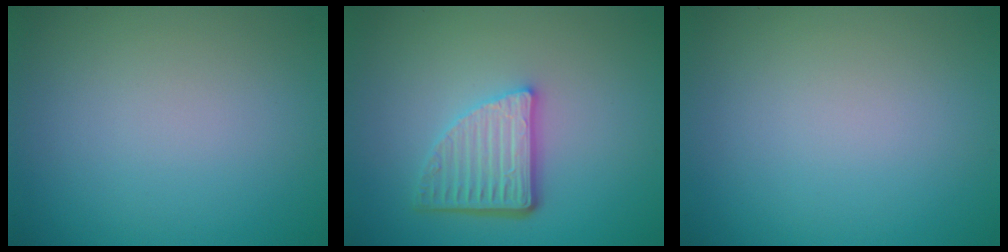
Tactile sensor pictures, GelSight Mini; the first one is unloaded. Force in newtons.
{"total": 4.6, "press": 3.4, "slide": 3.1}
{"total": 0.0}